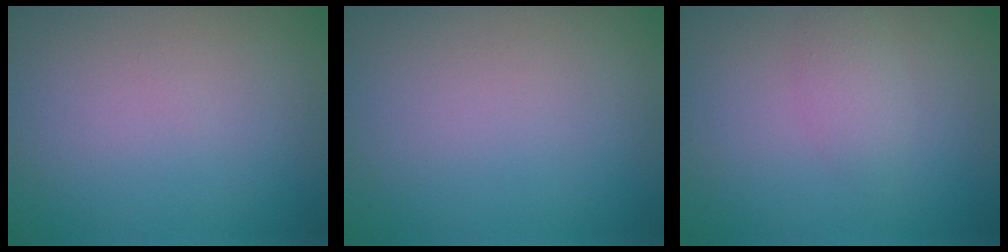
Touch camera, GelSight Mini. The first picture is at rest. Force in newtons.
{"total": 0.0}
{"total": 1.8, "press": 1.8, "slide": 0.0}